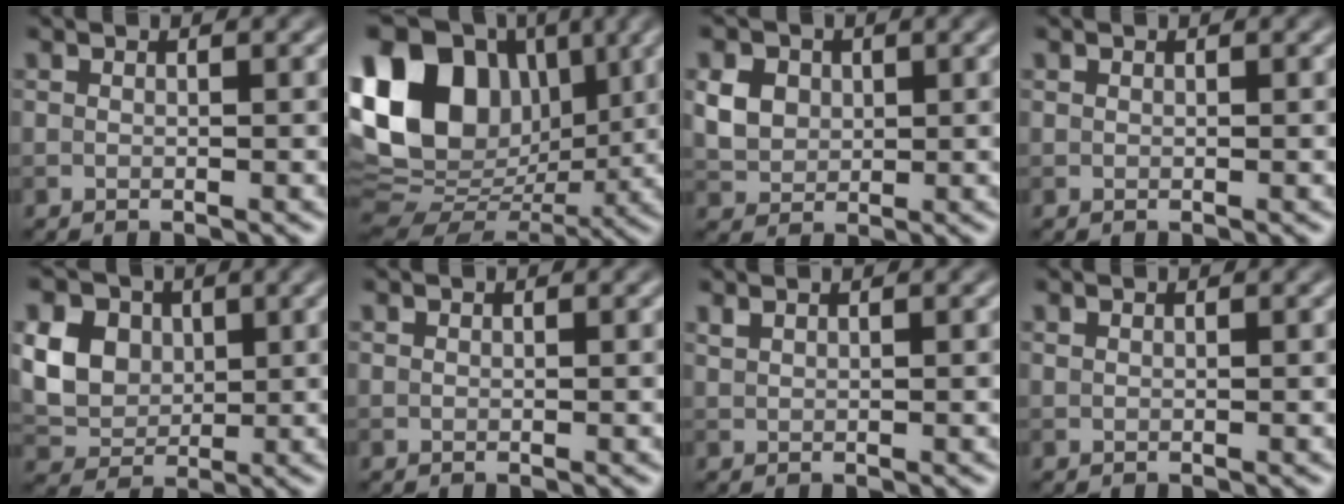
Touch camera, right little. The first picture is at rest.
{"total": 16.4, "force": [4.2, 12.2, 10.1], "torque": [-0.190, 0.032, 0.077]}
{"total": 4.4, "force": [1.4, 3.5, 2.2], "torque": [-0.062, 0.008, 0.028]}
{"total": 0.0}
{"total": 8.9, "force": [2.8, 7.0, 4.8], "torque": [-0.099, 0.024, 0.041]}
{"total": 0.0}
{"total": 0.7, "force": [0.7, 0.2, 0.3], "torque": [-0.007, 0.001, 0.016]}
{"total": 0.0}